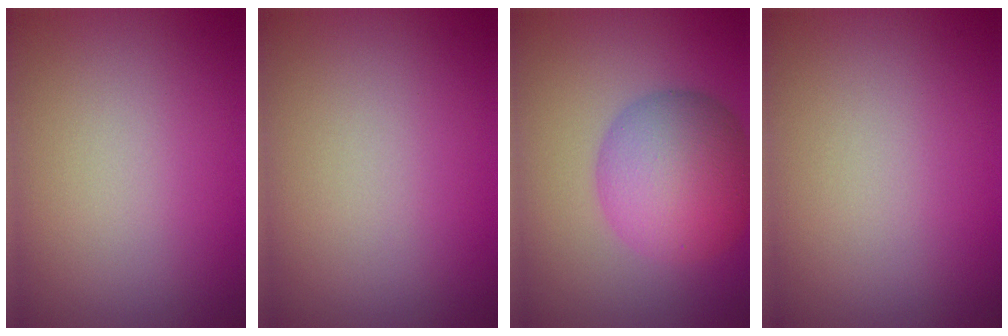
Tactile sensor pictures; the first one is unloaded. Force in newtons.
{"total": 0.0}
{"total": 8.0, "press": 8.0, "slide": 0.1}
{"total": 0.0}